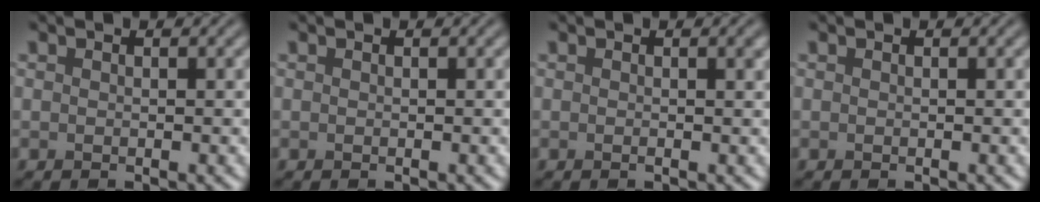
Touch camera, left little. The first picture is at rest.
{"total": 0.0}
{"total": 0.9, "force": [0.1, 0.2, 0.9], "torque": [-0.010, 0.000, 0.000]}
{"total": 0.0}